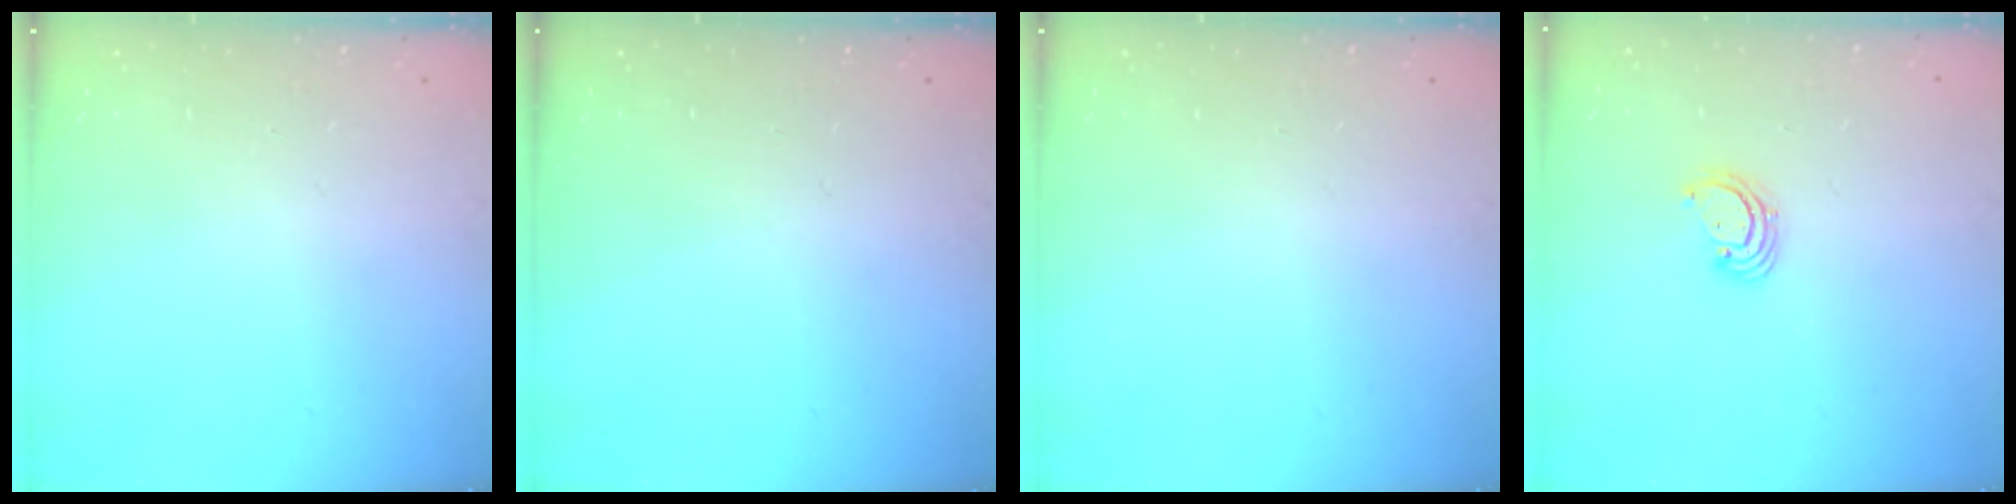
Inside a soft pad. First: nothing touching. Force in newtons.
{"total": 0.0}
{"total": 0.0}
{"total": 3.4, "press": 3.4, "slide": 0.3}